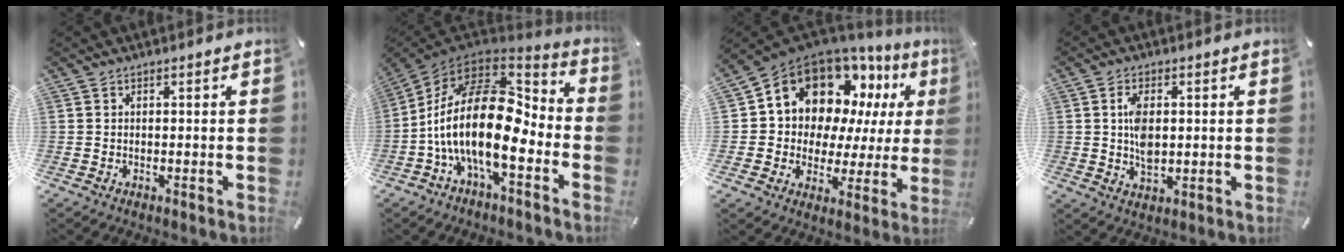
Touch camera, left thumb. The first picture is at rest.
{"total": 22.9, "force": [-4.4, 11.0, 19.5], "torque": [-0.397, 0.000, -0.078]}
{"total": 14.6, "force": [9.3, 10.0, 5.3], "torque": [-0.102, -0.077, 0.169]}
{"total": 6.3, "force": [0.6, 3.6, 5.1], "torque": [-0.100, -0.002, 0.004]}